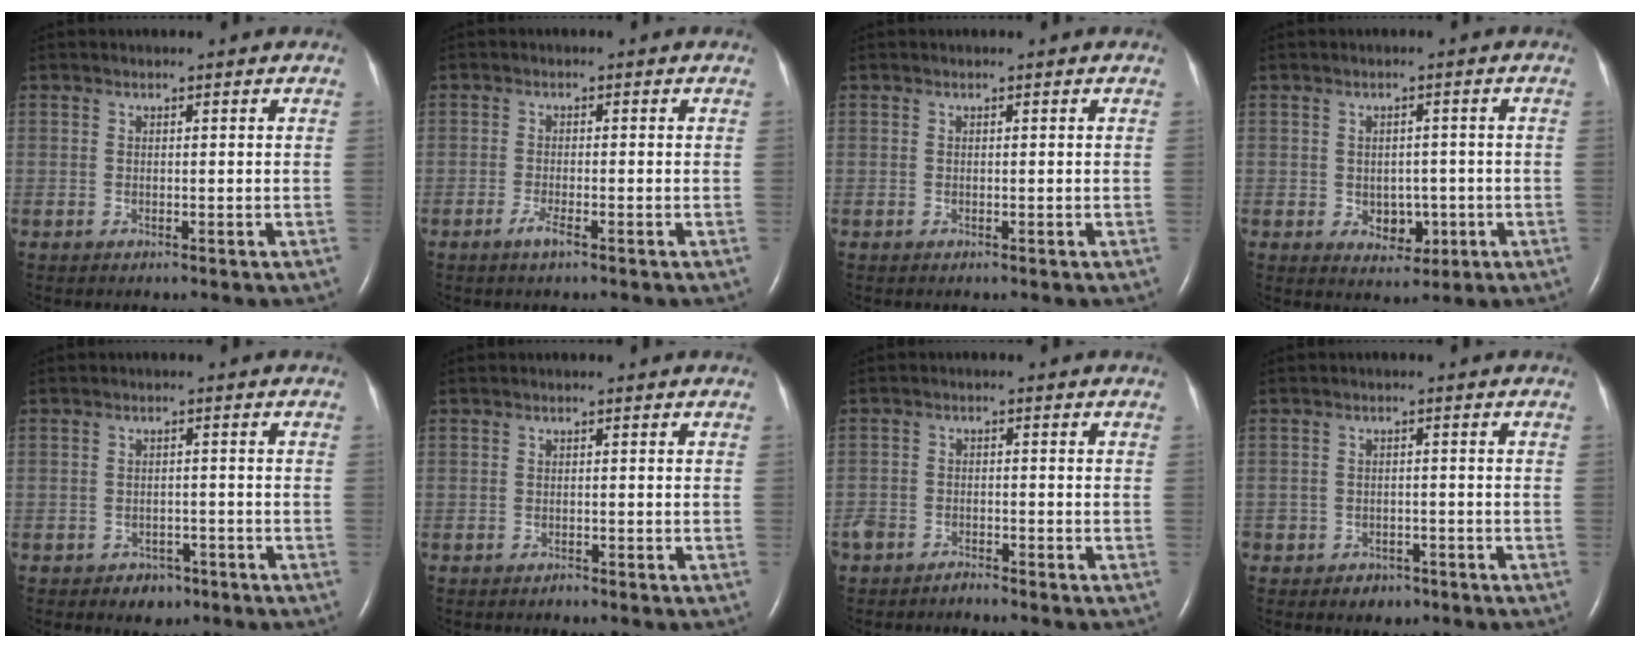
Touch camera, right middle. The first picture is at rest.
{"total": 1.9, "force": [-1.2, 0.1, 1.4], "torque": [-0.036, -0.004, -0.025]}
{"total": 0.0}
{"total": 4.1, "force": [-0.9, 3.0, 2.6], "torque": [-0.032, 0.004, -0.003]}
{"total": 2.8, "force": [-1.8, 2.1, 0.4], "torque": [-0.008, 0.012, -0.019]}
{"total": 0.5, "force": [-0.5, 0.2, 0.1], "torque": [-0.006, -0.001, -0.009]}
{"total": 2.8, "force": [-2.6, 1.1, 0.5], "torque": [-0.009, 0.000, -0.046]}
{"total": 2.8, "force": [-1.7, 2.1, 0.6], "torque": [-0.010, 0.009, -0.019]}